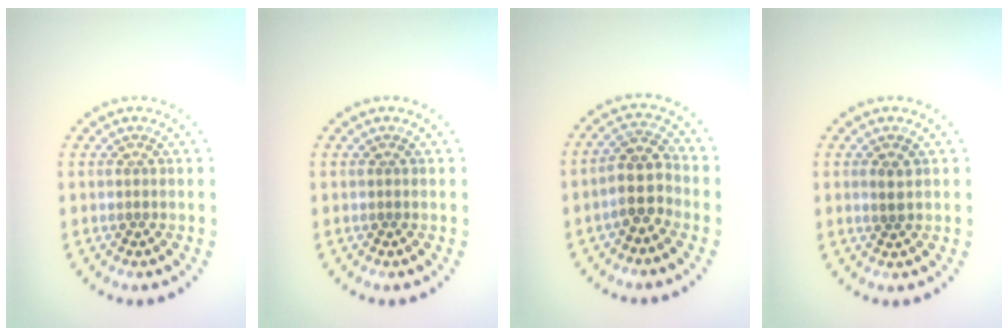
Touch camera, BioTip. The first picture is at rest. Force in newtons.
{"total": 0.0}
{"total": 3.2, "press": 2.8, "slide": 1.5}
{"total": 1.2, "press": 1.1, "slide": 0.4}